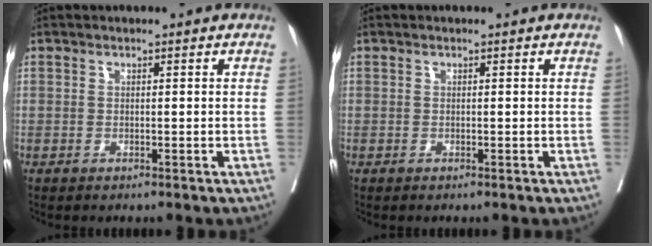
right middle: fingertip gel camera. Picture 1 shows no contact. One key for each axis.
{"total": 0.0}